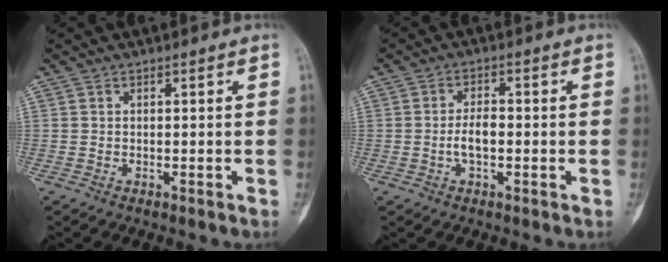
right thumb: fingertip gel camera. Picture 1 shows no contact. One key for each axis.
{"total": 3.7, "fx": -0.8, "fy": 1.6, "fz": 3.3, "tx": -0.063, "ty": 0.011, "tz": -0.016}